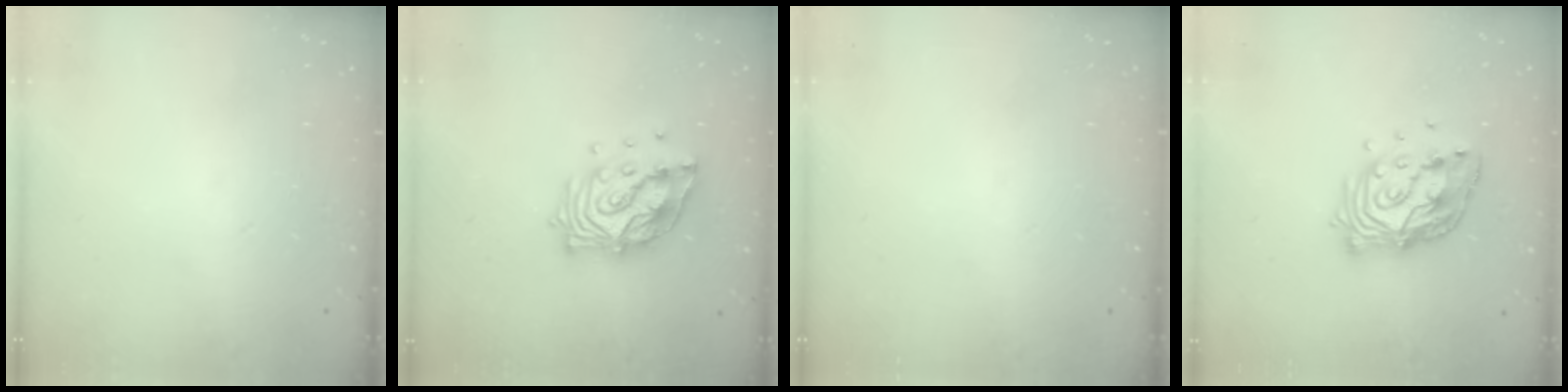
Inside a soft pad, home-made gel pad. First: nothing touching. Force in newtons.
{"total": 13.7, "press": 13.7, "slide": 1.2}
{"total": 0.0}
{"total": 14.4, "press": 14.3, "slide": 1.0}